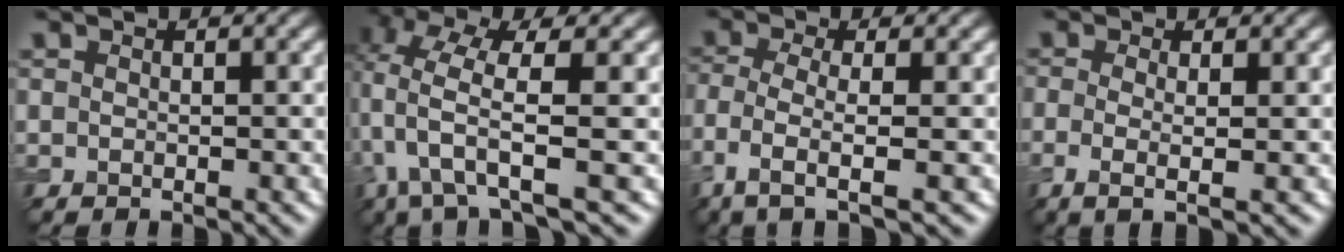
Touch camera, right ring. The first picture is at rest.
{"total": 7.0, "force": [-0.5, 1.9, 6.8], "torque": [-0.138, -0.004, -0.013]}
{"total": 4.2, "force": [-1.9, 1.0, 3.6], "torque": [-0.080, -0.006, -0.042]}
{"total": 2.7, "force": [-0.3, 0.7, 2.6], "torque": [-0.047, -0.007, -0.007]}